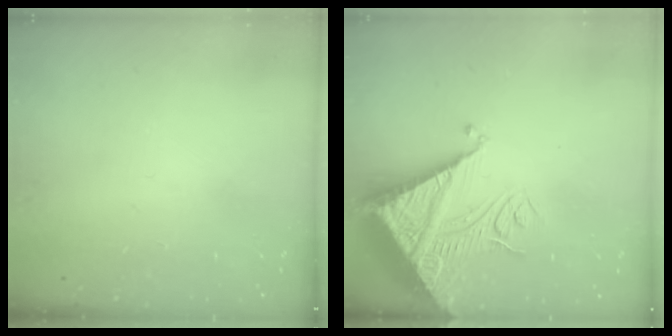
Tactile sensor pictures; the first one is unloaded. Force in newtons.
{"total": 13.7, "press": 13.7, "slide": 1.3}